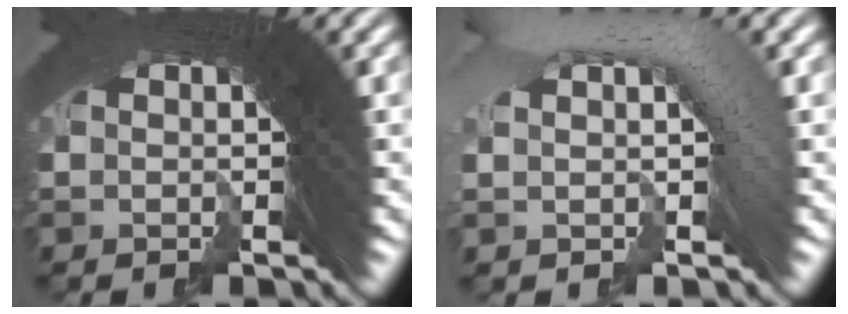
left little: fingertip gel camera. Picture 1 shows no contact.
{"total": 2.6, "force": [1.2, 0.4, 2.3], "torque": [-0.034, 0.031, 0.014]}